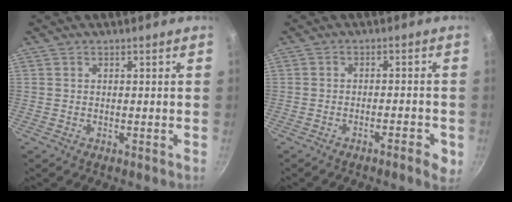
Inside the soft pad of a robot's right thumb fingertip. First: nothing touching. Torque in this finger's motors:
{"motor_torque": [-0.19, -0.15, -0.06, -0.12, -0.02]}